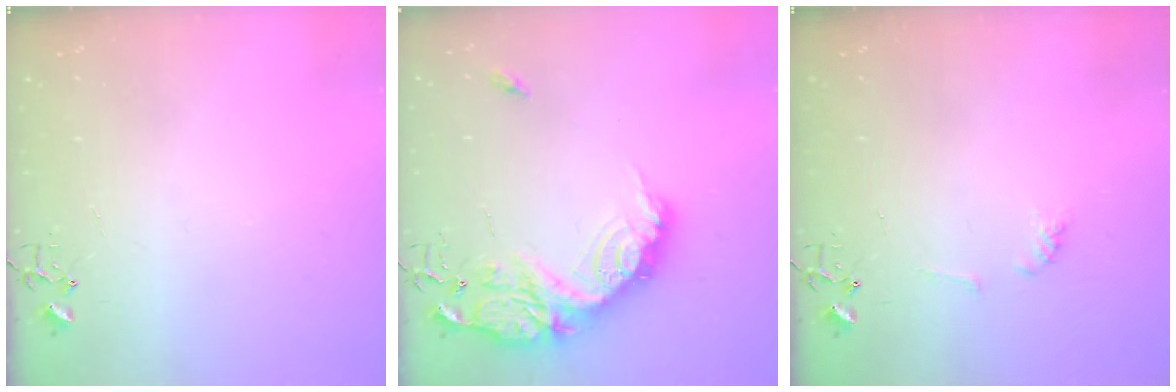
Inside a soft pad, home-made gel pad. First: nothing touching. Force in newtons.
{"total": 20.4, "press": 20.4, "slide": 0.8}
{"total": 5.5, "press": 5.4, "slide": 0.7}